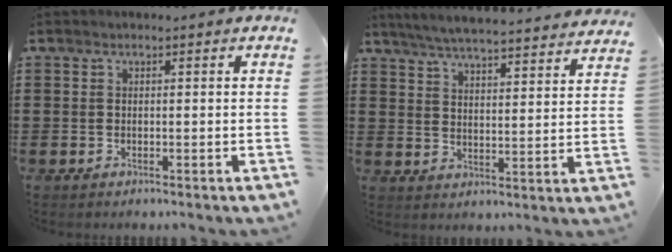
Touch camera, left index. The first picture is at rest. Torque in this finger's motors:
{"motor_torque": [1.08, 1.06, -0.01, -0.01]}